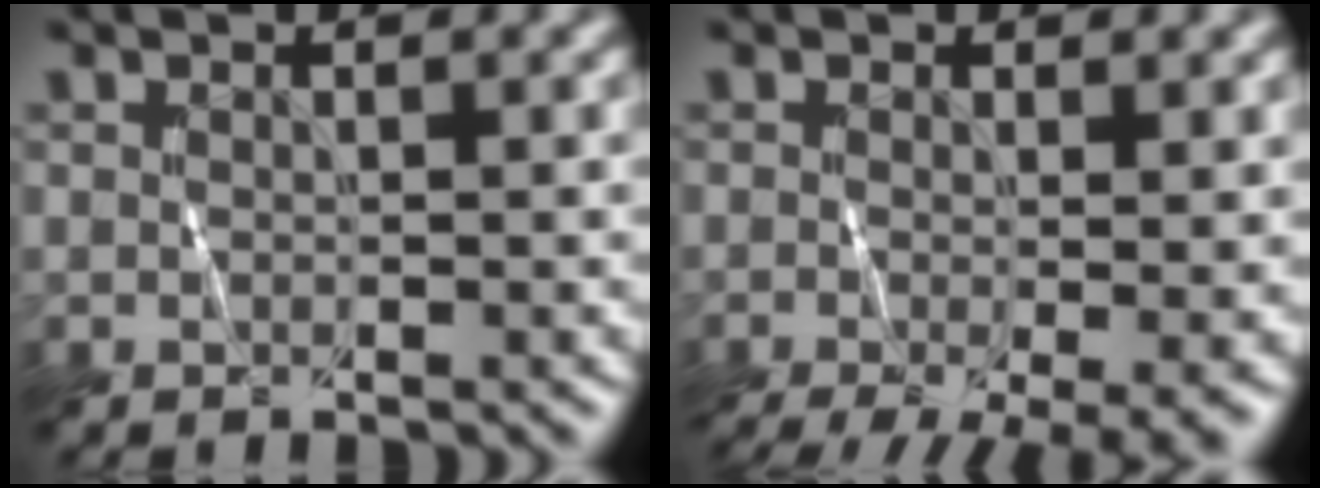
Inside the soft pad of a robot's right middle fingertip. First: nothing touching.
{"total": 7.4, "force": [-3.1, 2.1, 6.4], "torque": [-0.097, -0.012, -0.043]}